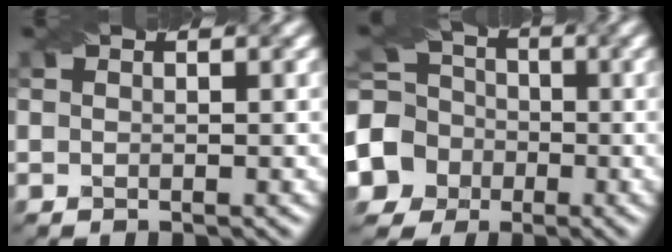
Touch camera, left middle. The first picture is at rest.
{"total": 8.5, "force": [-2.4, 7.6, 2.8], "torque": [-0.067, 0.000, -0.066]}